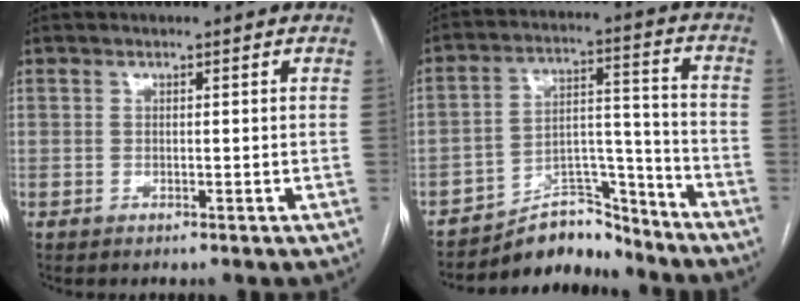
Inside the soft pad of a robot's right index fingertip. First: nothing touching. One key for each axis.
{"total": 9.8, "fx": -9.3, "fy": 3.0, "fz": 1.2, "tx": -0.007, "ty": 0.057, "tz": -0.157}